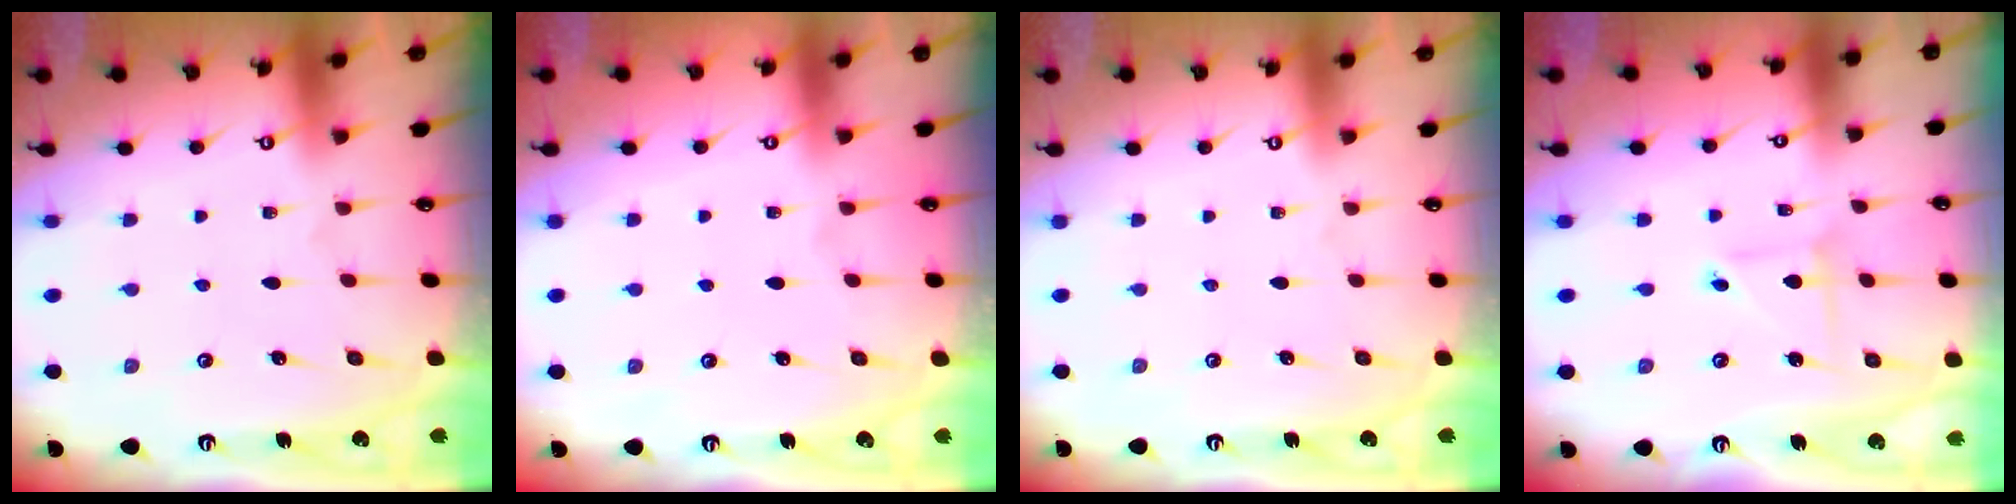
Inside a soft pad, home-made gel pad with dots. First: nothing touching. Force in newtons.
{"total": 0.0}
{"total": 0.0}
{"total": 2.4, "press": 2.4, "slide": 0.3}